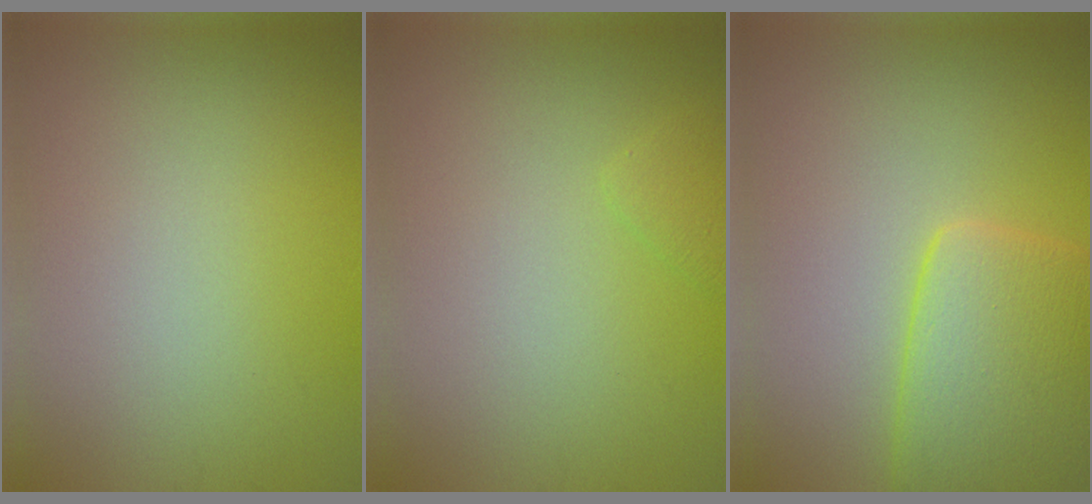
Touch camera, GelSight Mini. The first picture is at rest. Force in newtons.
{"total": 1.1, "press": 1.1, "slide": 0.0}
{"total": 7.3, "press": 7.2, "slide": 0.6}